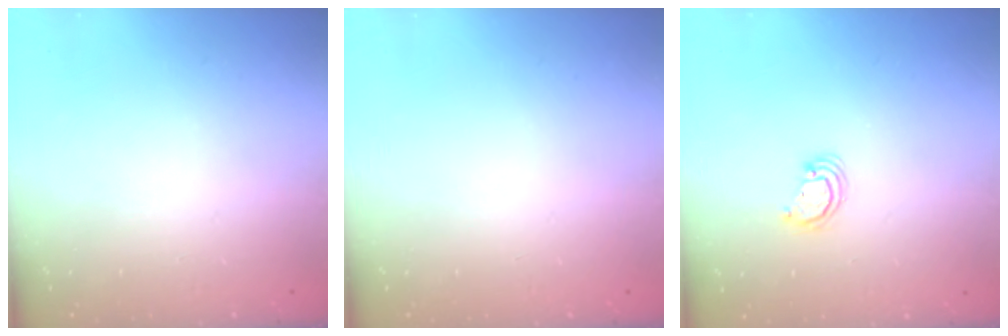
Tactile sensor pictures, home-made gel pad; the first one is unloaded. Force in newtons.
{"total": 0.0}
{"total": 2.7, "press": 2.7, "slide": 0.2}